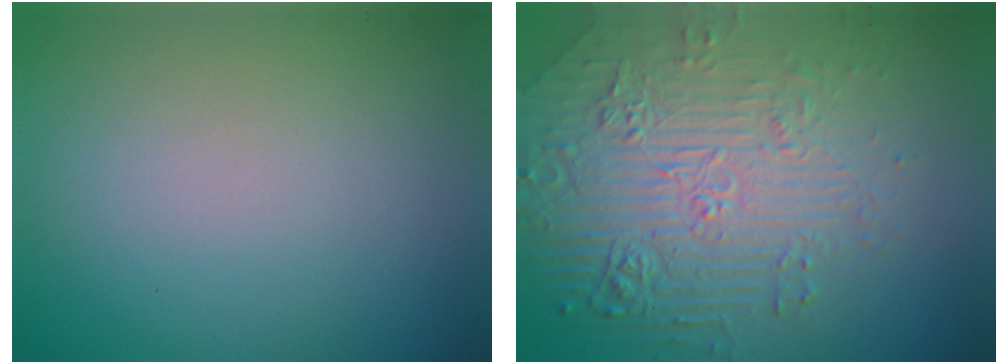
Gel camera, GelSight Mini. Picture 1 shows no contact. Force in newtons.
{"total": 7.9, "press": 5.6, "slide": 5.5}